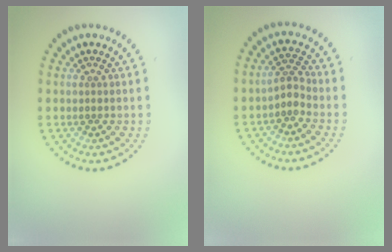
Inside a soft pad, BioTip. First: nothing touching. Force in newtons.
{"total": 1.7, "press": 1.3, "slide": 1.1}